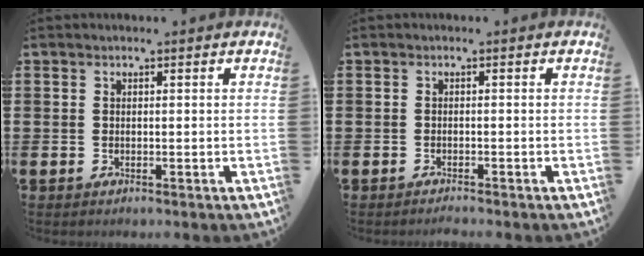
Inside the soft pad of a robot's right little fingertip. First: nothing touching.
{"total": 0.6, "force": [-0.6, 0.0, 0.2], "torque": [-0.005, -0.003, -0.012]}